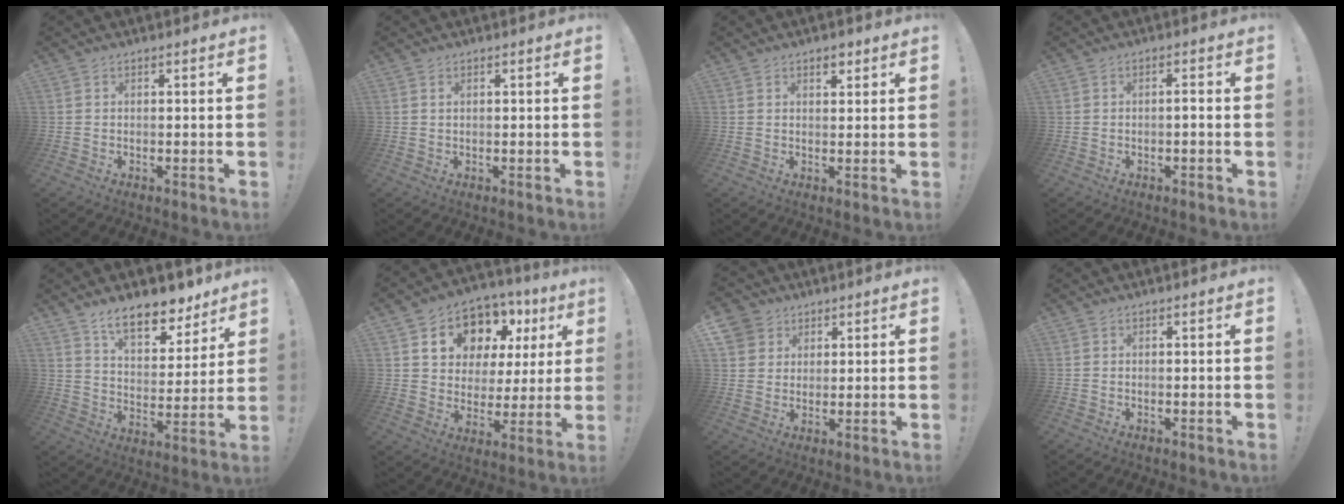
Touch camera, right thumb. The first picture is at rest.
{"total": 0.8, "force": [0.6, 0.4, 0.4], "torque": [0.001, -0.003, 0.010]}
{"total": 3.1, "force": [2.0, 1.7, 1.6], "torque": [-0.006, -0.010, 0.031]}
{"total": 1.3, "force": [-0.6, 0.4, 1.1], "torque": [-0.020, 0.004, -0.012]}
{"total": 13.2, "force": [10.2, 5.5, 6.3], "torque": [-0.094, -0.075, 0.183]}
{"total": 12.4, "force": [8.0, 8.5, 4.3], "torque": [-0.066, -0.066, 0.159]}
{"total": 6.4, "force": [3.7, 5.2, 1.1], "torque": [-0.010, -0.027, 0.072]}
{"total": 0.0}